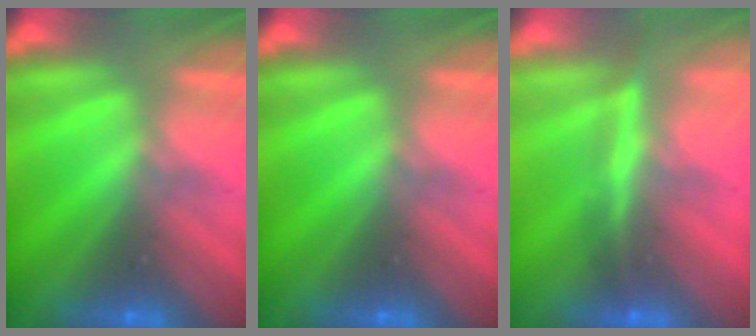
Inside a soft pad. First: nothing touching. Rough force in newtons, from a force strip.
{"total": 0.0}
{"total": 4.5}